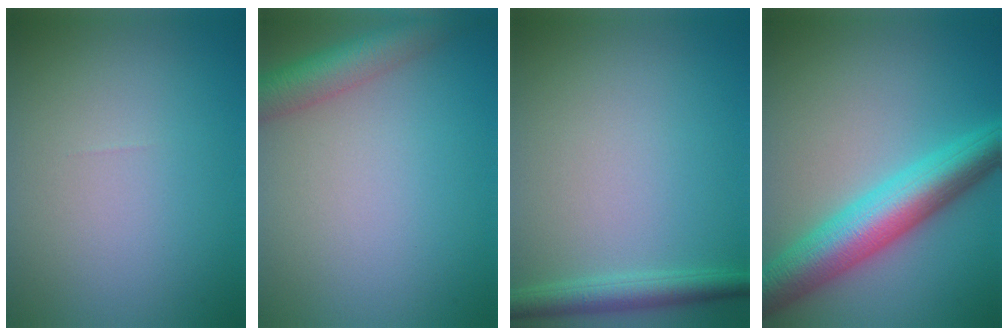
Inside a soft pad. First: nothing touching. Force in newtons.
{"total": 4.9, "press": 4.9, "slide": 0.2}
{"total": 2.7, "press": 2.7, "slide": 0.1}
{"total": 8.2, "press": 8.2, "slide": 0.2}